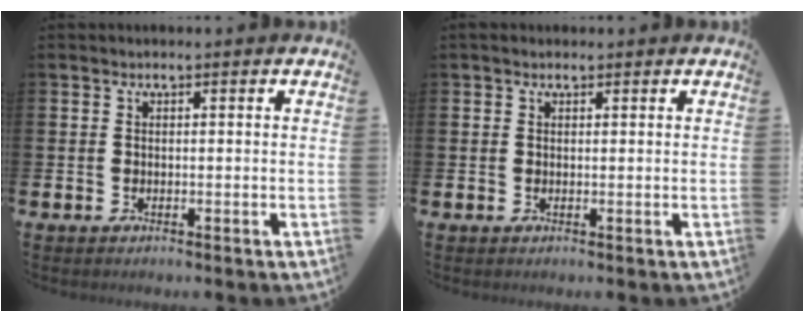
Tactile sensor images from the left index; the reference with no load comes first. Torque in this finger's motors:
{"motor_torque": [0.52, -0.93, 0.12, 0.01]}